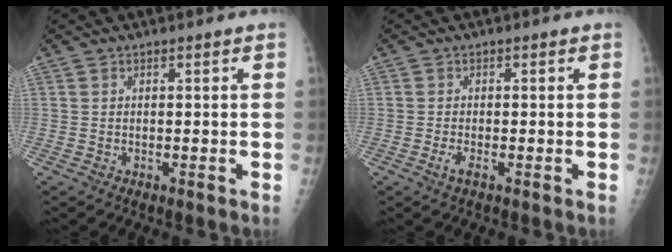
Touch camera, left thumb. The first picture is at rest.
{"total": 1.7, "force": [-0.8, 0.4, 1.5], "torque": [-0.036, 0.000, -0.019]}